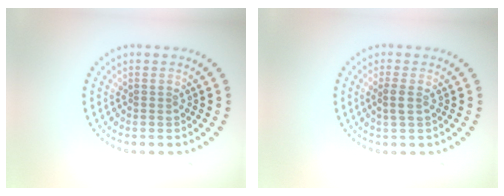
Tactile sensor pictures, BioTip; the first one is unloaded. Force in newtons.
{"total": 1.4, "press": 1.3, "slide": 0.7}